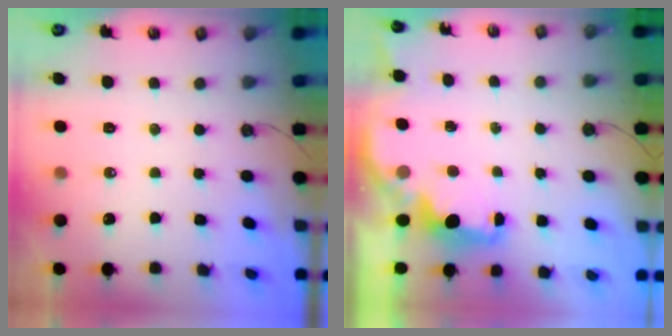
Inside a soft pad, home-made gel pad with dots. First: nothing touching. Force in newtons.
{"total": 2.3, "press": 2.2, "slide": 0.8}